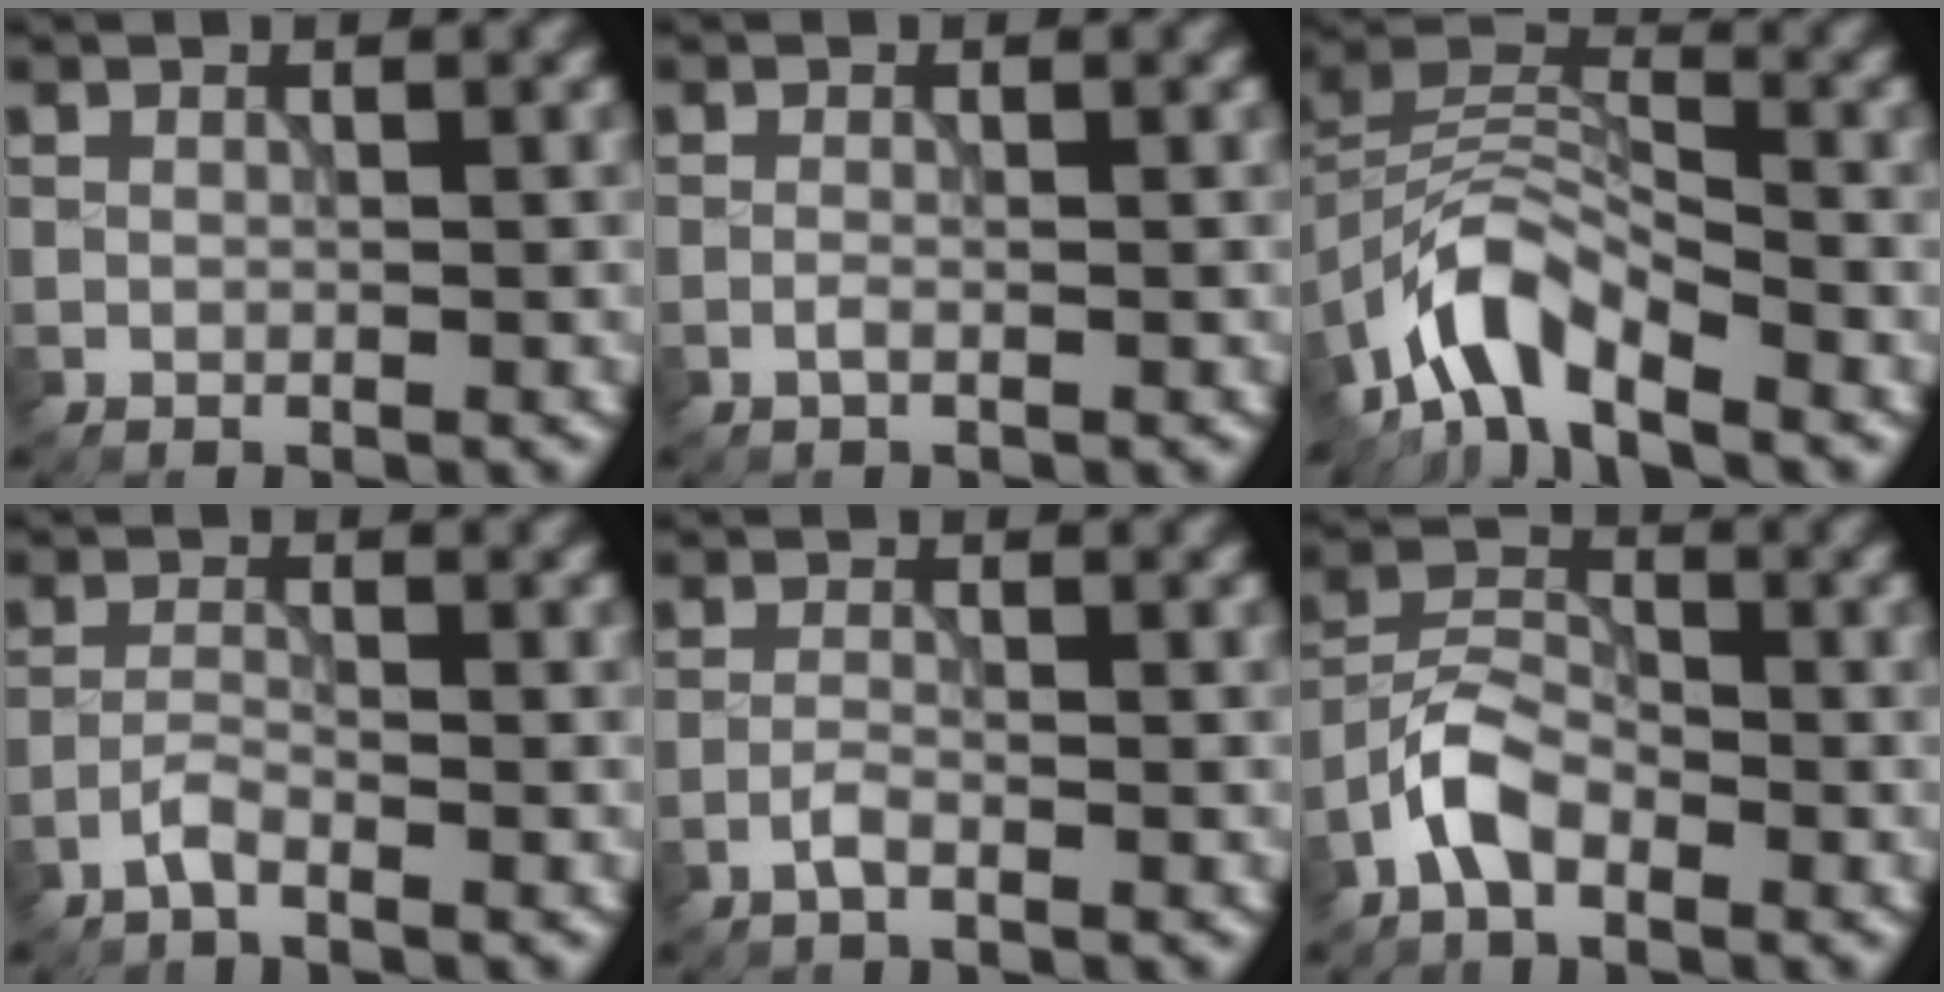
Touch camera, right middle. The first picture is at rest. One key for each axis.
{"total": 0.7, "fx": -0.3, "fy": 0.1, "fz": 0.6, "tx": -0.013, "ty": 0.000, "tz": -0.009}
{"total": 6.6, "fx": -5.0, "fy": 2.3, "fz": 3.6, "tx": -0.058, "ty": 0.005, "tz": -0.104}
{"total": 1.5, "fx": -1.2, "fy": 0.2, "fz": 0.9, "tx": -0.019, "ty": 0.005, "tz": -0.031}
{"total": 1.2, "fx": -0.8, "fy": 0.2, "fz": 0.8, "tx": -0.017, "ty": 0.004, "tz": -0.020}
{"total": 3.9, "fx": -2.5, "fy": 2.0, "fz": 2.3, "tx": -0.041, "ty": 0.012, "tz": -0.060}